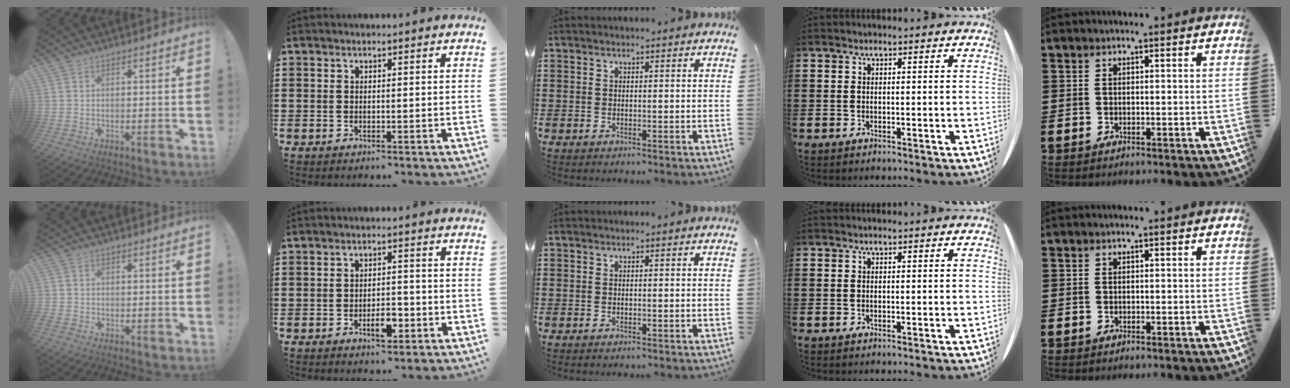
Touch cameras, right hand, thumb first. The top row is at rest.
{"thumb": {"total": 1.2, "force": [-0.8, 0.8, 0.2], "torque": [-0.008, 0.006, -0.015]}, "index": {"total": 4.4, "force": [-1.9, 1.9, 3.4], "torque": [-0.057, 0.007, -0.034]}}